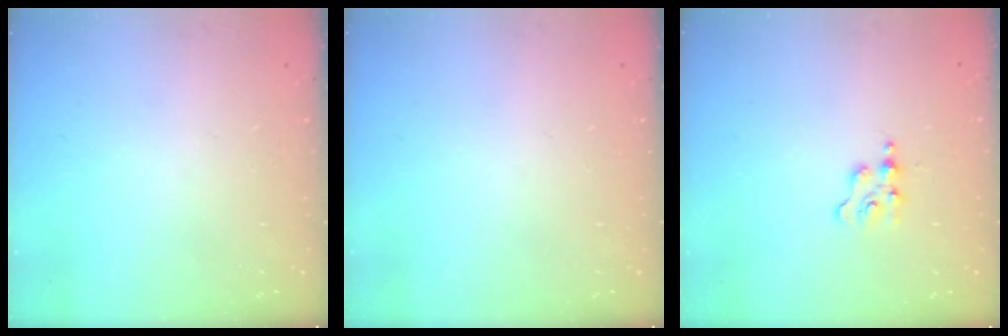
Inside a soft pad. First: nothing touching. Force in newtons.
{"total": 0.0}
{"total": 1.9, "press": 1.9, "slide": 0.2}